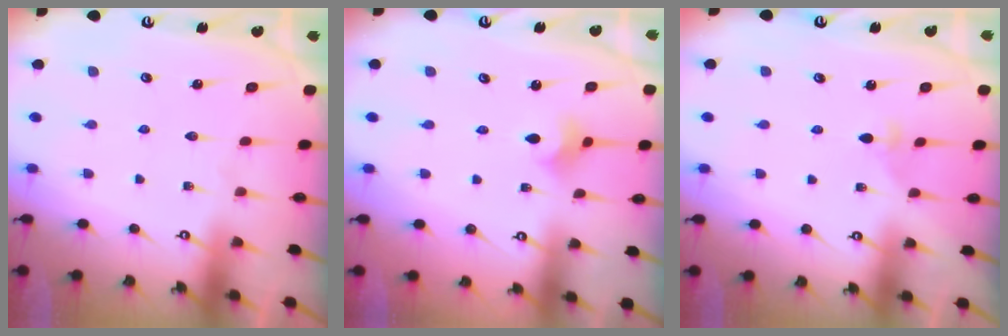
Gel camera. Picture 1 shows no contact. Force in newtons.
{"total": 3.4, "press": 3.4, "slide": 0.5}
{"total": 3.0, "press": 2.9, "slide": 0.5}